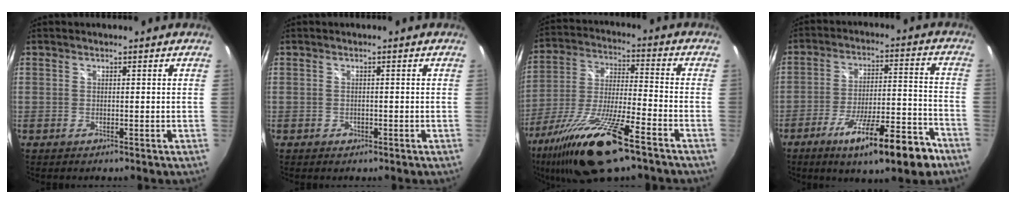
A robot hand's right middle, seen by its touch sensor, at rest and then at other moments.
{"total": 1.0, "force": [-0.5, 0.8, 0.2], "torque": [-0.002, -0.003, -0.006]}
{"total": 19.2, "force": [-12.3, 3.4, 14.3], "torque": [-0.292, -0.038, -0.227]}
{"total": 16.3, "force": [-10.4, 3.0, 12.3], "torque": [-0.208, -0.025, -0.157]}